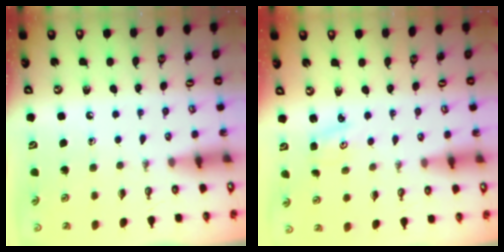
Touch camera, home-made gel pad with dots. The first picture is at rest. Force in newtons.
{"total": 1.3, "press": 1.3, "slide": 0.2}